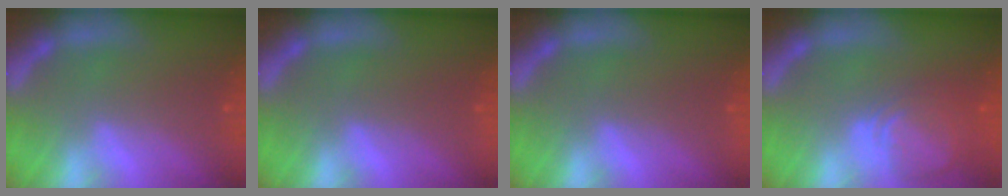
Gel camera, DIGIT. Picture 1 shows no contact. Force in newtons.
{"total": 0.0}
{"total": 0.0}
{"total": 6.1}